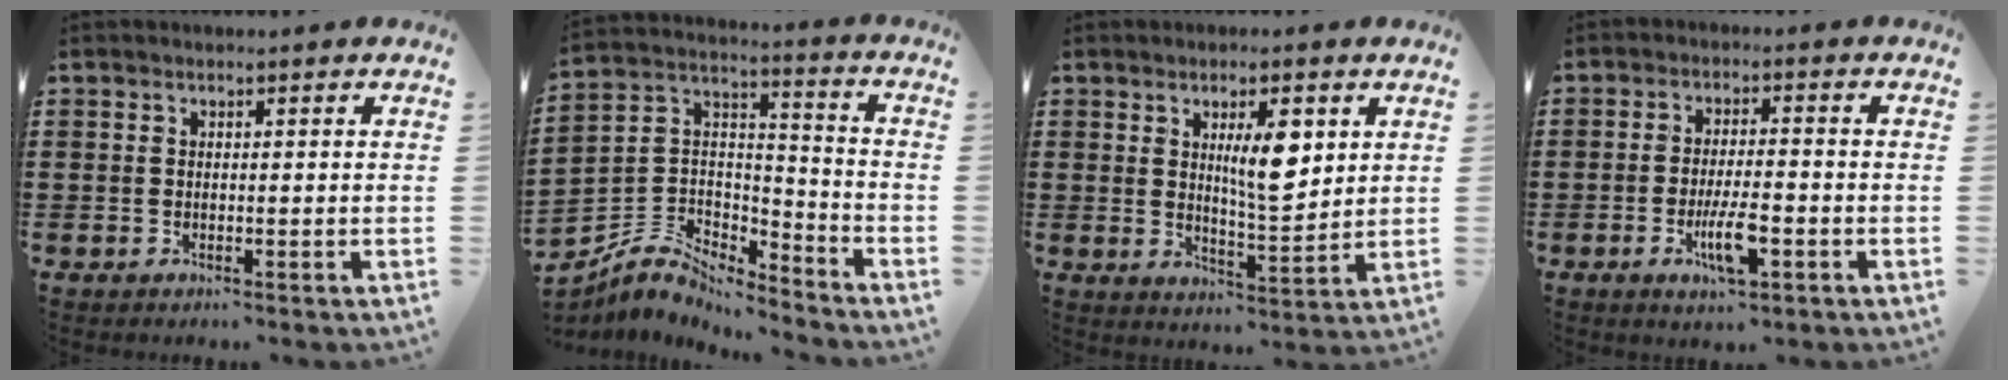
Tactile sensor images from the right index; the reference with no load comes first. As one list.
[{"total": 5.7, "force": [-4.7, 2.9, 1.5], "torque": [-0.057, -0.001, -0.098]}, {"total": 7.5, "force": [2.6, 2.4, 6.6], "torque": [-0.103, -0.006, 0.036]}, {"total": 6.5, "force": [-2.5, 1.7, 5.7], "torque": [-0.120, -0.010, -0.047]}]